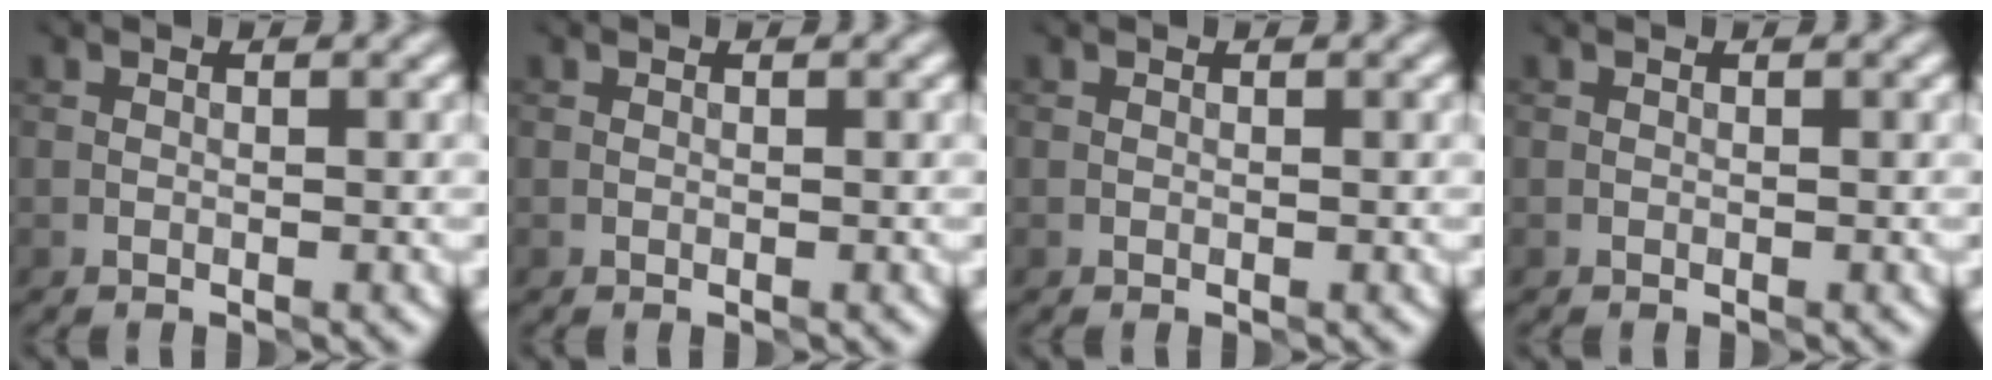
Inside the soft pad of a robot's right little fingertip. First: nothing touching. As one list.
[{"total": 0.0}, {"total": 0.0}, {"total": 0.0}]